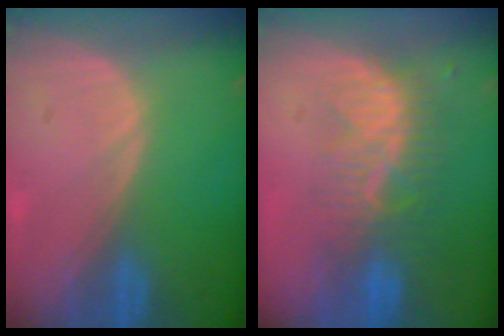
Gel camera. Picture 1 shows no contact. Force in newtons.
{"total": 8.2, "press": 7.3, "slide": 3.7}